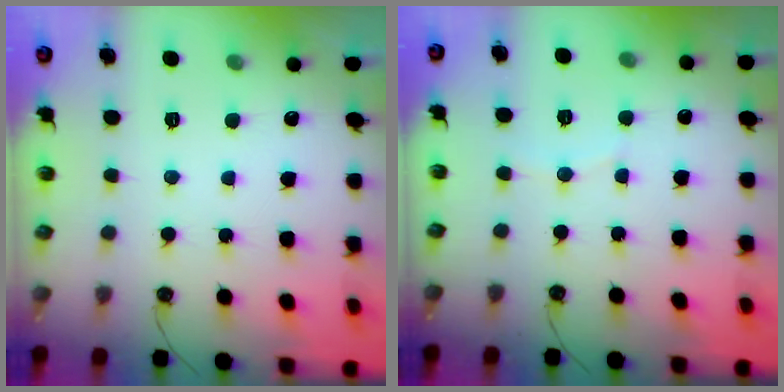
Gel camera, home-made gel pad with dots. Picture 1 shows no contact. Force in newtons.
{"total": 3.0, "press": 3.0, "slide": 0.4}